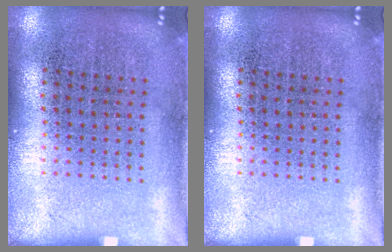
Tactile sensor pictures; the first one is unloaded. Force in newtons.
{"total": 0.0}